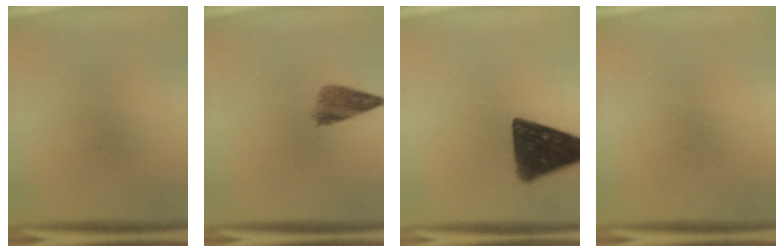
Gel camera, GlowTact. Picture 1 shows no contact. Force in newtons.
{"total": 4.2}
{"total": 14.0}
{"total": 0.0}